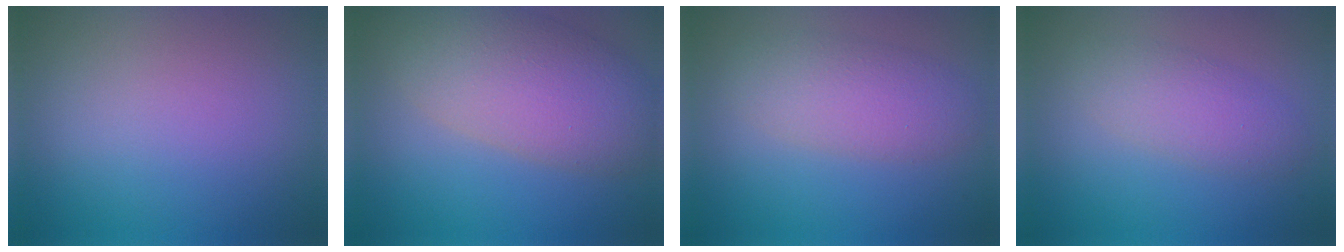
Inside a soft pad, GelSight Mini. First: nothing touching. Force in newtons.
{"total": 7.2, "press": 7.2, "slide": 0.5}
{"total": 3.8, "press": 3.8, "slide": 0.1}
{"total": 2.8, "press": 2.8, "slide": 0.0}